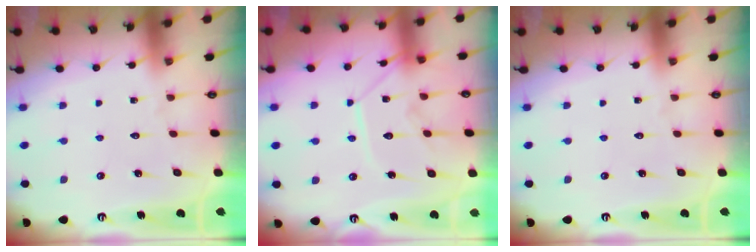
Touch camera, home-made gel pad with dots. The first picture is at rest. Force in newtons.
{"total": 12.0, "press": 11.9, "slide": 1.2}
{"total": 0.0}